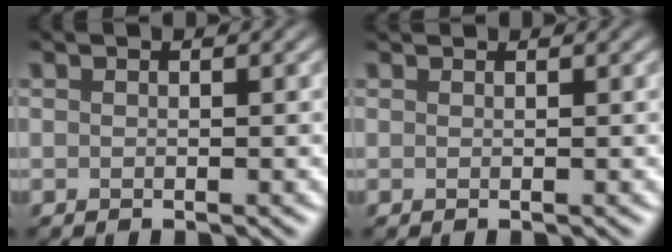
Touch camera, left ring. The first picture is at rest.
{"total": 0.9, "force": [0.9, 0.1, 0.2], "torque": [-0.013, 0.000, 0.003]}